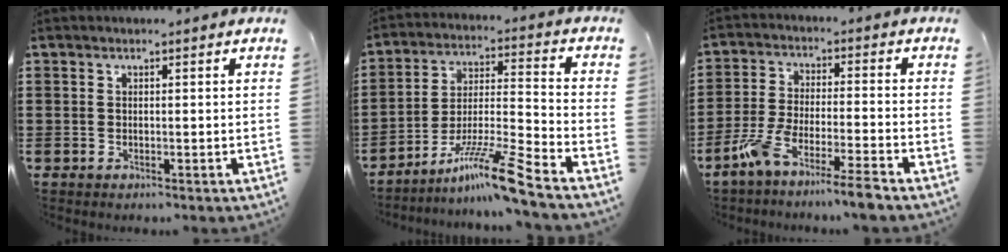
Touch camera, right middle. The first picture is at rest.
{"total": 11.3, "force": [-8.3, 0.1, 7.6], "torque": [-0.133, 0.006, -0.162]}
{"total": 7.3, "force": [-6.1, -0.4, 3.8], "torque": [-0.087, -0.017, -0.120]}